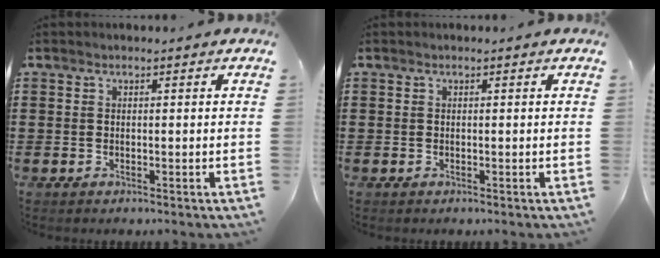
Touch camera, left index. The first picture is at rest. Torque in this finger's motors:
{"motor_torque": [-0.02, 0.00, 0.00, -0.01]}